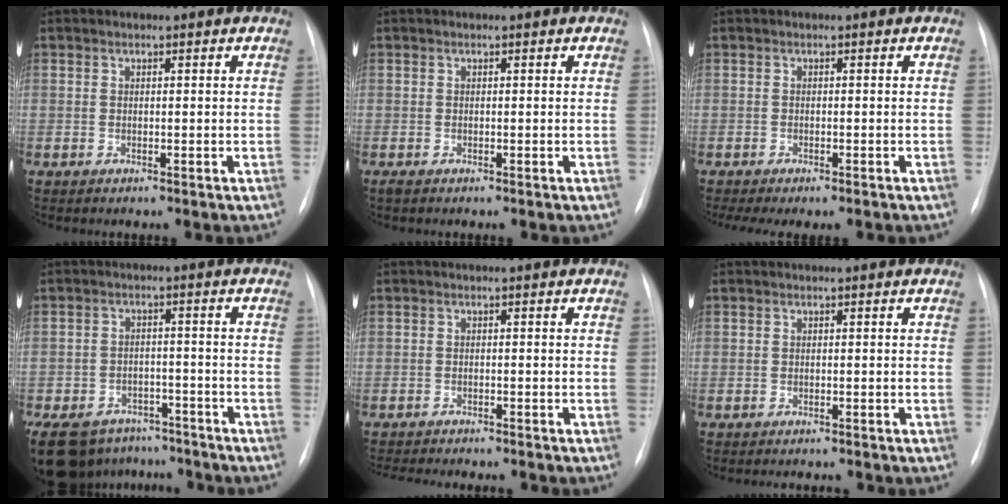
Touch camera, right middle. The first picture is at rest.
{"total": 0.6, "force": [-0.4, 0.2, 0.4], "torque": [-0.007, -0.001, -0.005]}
{"total": 6.6, "force": [-5.4, 1.5, 3.4], "torque": [-0.045, -0.001, -0.073]}
{"total": 16.7, "force": [-12.6, 9.0, 6.2], "torque": [-0.164, -0.006, -0.176]}
{"total": 9.5, "force": [-8.6, 1.5, 3.8], "torque": [-0.050, -0.010, -0.112]}
{"total": 2.0, "force": [-1.8, 0.5, 0.5], "torque": [-0.008, -0.006, -0.018]}